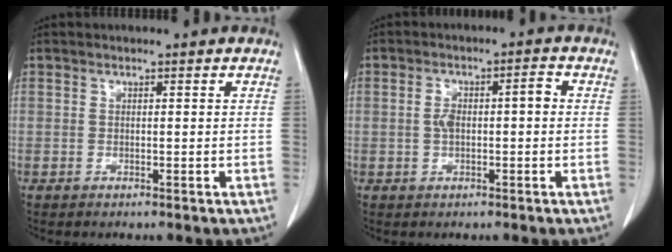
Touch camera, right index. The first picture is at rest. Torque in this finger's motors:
{"motor_torque": [0.15, -0.02, 0.07, 0.03]}